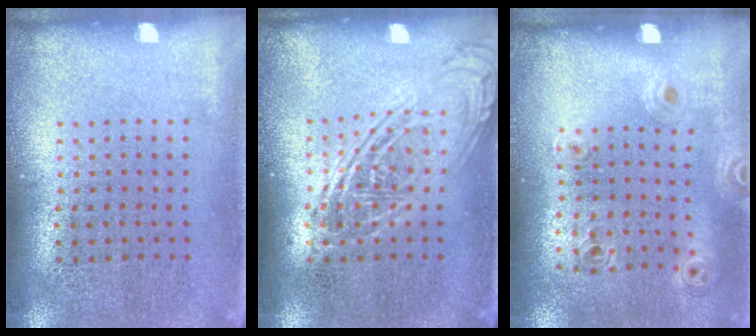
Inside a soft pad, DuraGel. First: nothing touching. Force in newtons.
{"total": 2.5, "press": 2.5, "slide": 0.2}
{"total": 1.1, "press": 0.9, "slide": 0.6}